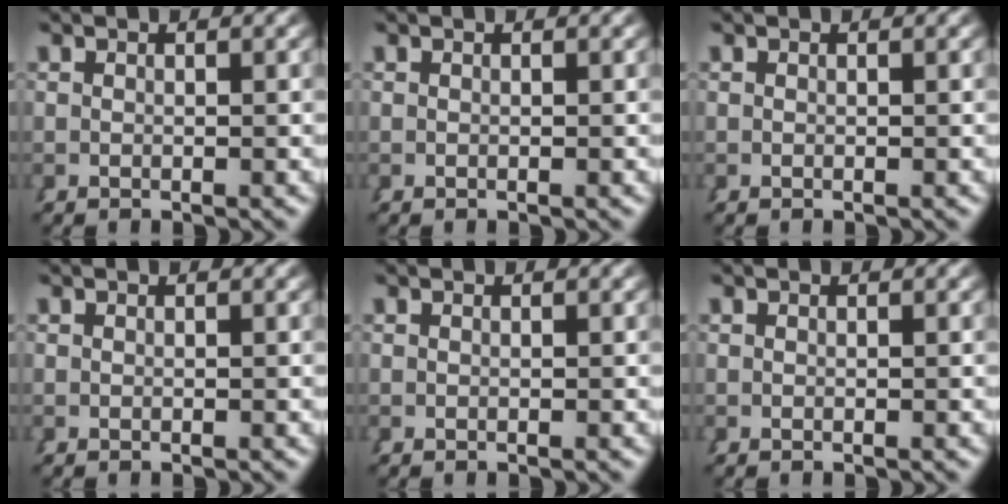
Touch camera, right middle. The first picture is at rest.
{"total": 0.0}
{"total": 0.0}
{"total": 0.0}
{"total": 0.0}
{"total": 0.0}